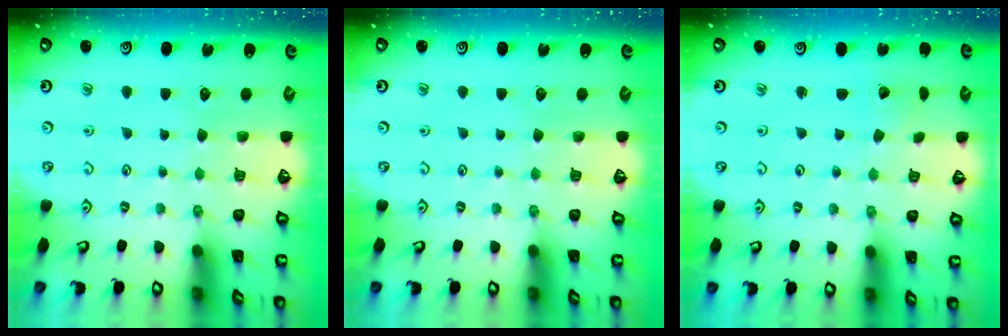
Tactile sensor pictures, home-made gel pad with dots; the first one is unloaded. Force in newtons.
{"total": 0.0}
{"total": 1.9, "press": 1.9, "slide": 0.1}